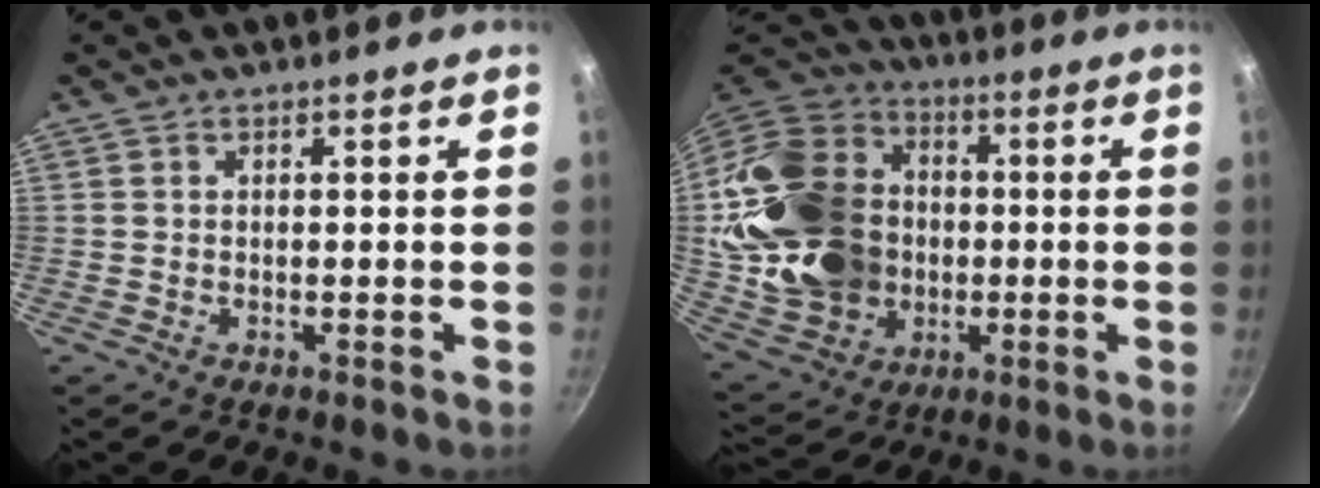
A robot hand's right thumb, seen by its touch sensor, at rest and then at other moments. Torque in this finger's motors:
{"motor_torque": [1.51, 3.50, 0.91, 0.85, 0.24]}